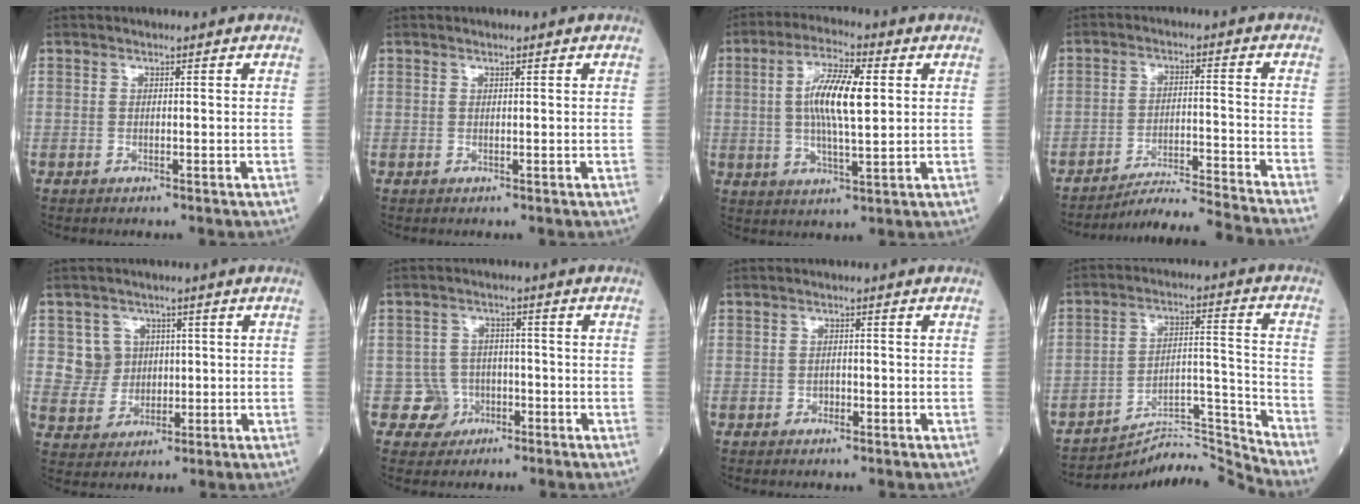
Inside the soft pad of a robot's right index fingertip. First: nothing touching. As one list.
[{"total": 0.0}, {"total": 10.1, "force": [1.6, 2.2, 9.7], "torque": [-0.185, 0.007, 0.029]}, {"total": 13.6, "force": [-12.7, -3.1, 3.5], "torque": [-0.035, -0.019, -0.199]}, {"total": 5.3, "force": [1.3, 5.1, 0.5], "torque": [-0.006, 0.014, 0.028]}, {"total": 3.9, "force": [-1.6, 3.5, -0.5], "torque": [0.016, 0.017, -0.026]}, {"total": 0.8, "force": [-0.5, 0.6, 0.3], "torque": [-0.002, 0.003, -0.011]}, {"total": 11.8, "force": [-11.3, -3.1, -0.8], "torque": [0.016, 0.052, -0.190]}]